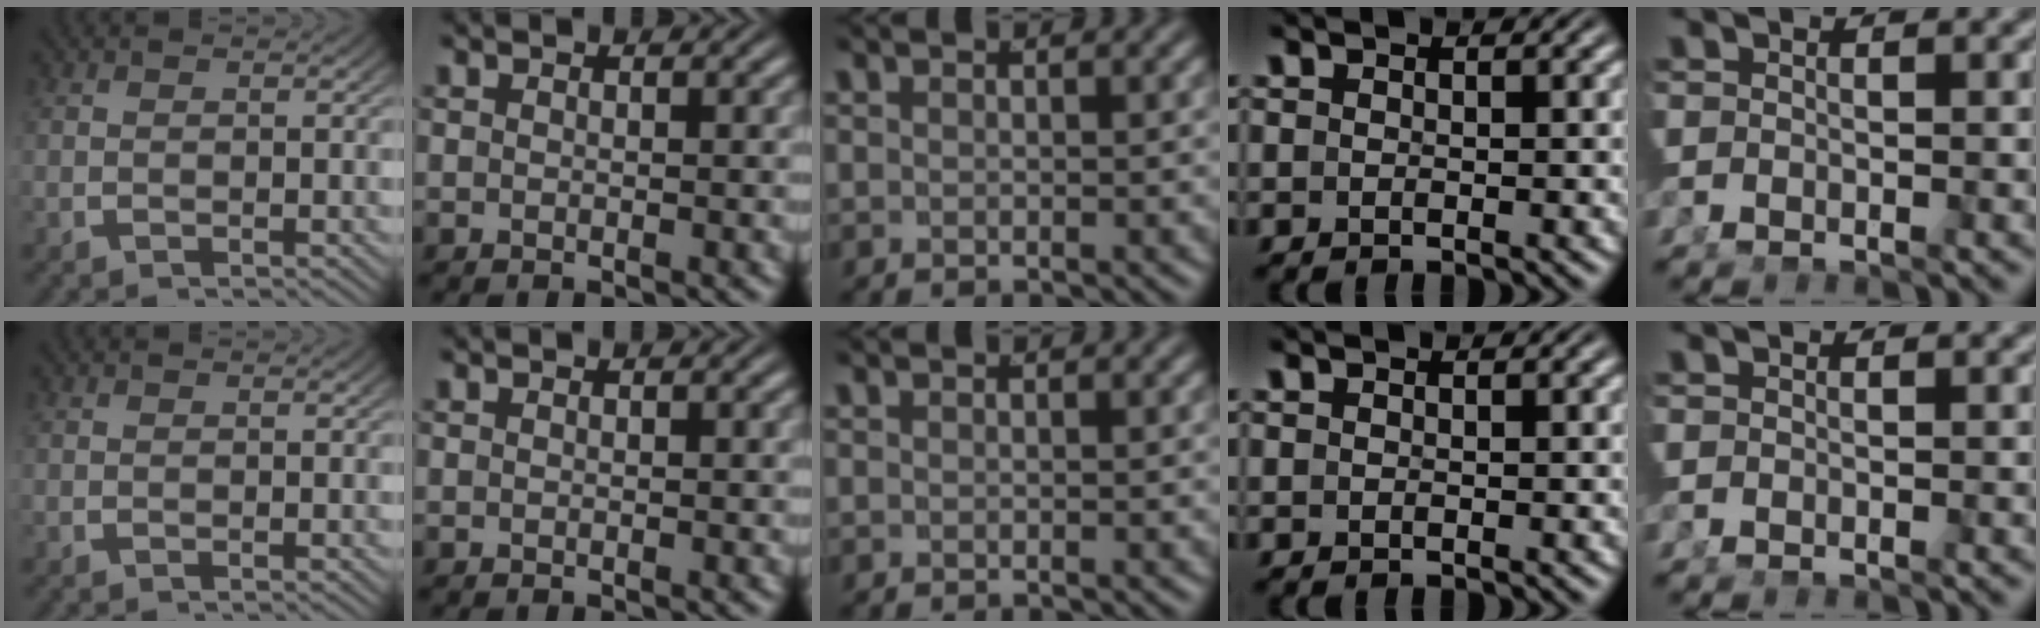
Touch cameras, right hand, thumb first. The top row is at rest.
{}